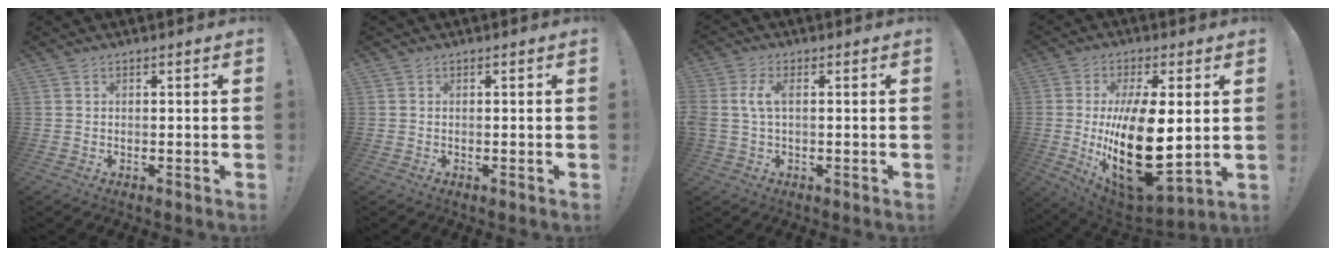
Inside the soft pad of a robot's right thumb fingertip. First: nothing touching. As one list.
[{"total": 0.0}, {"total": 5.1, "force": [0.2, 2.2, 4.6], "torque": [-0.097, 0.003, 0.003]}, {"total": 24.9, "force": [-0.2, 11.4, 22.2], "torque": [-0.408, -0.031, 0.009]}]